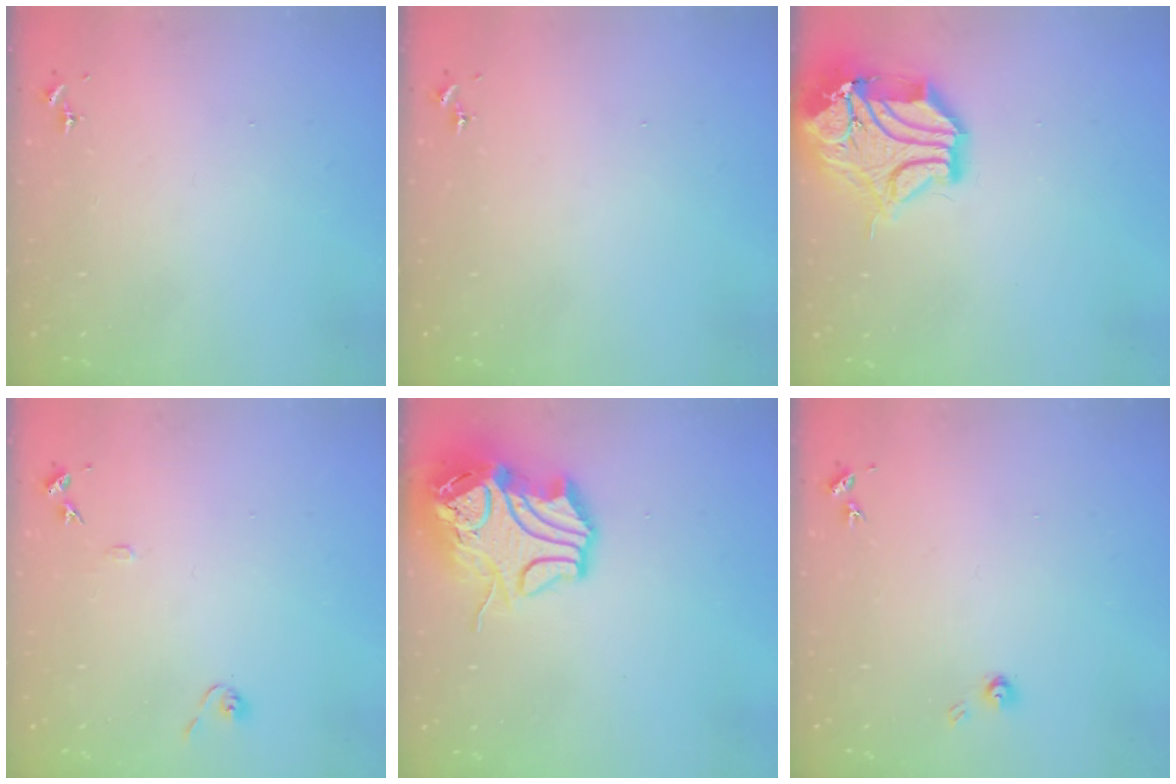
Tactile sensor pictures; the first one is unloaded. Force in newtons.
{"total": 0.0}
{"total": 16.8, "press": 16.6, "slide": 2.4}
{"total": 7.9, "press": 7.9, "slide": 0.8}
{"total": 17.6, "press": 17.4, "slide": 2.5}
{"total": 3.8, "press": 3.7, "slide": 0.2}